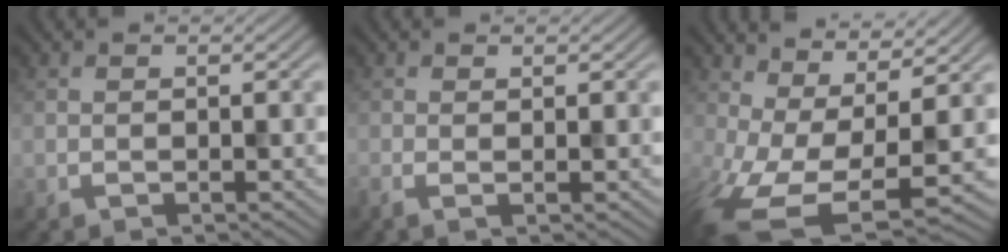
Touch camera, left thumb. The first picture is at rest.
{"total": 1.2, "force": [-0.1, 0.4, 1.2], "torque": [-0.019, -0.001, -0.004]}
{"total": 13.5, "force": [-2.6, 6.2, 11.7], "torque": [-0.247, -0.033, -0.021]}